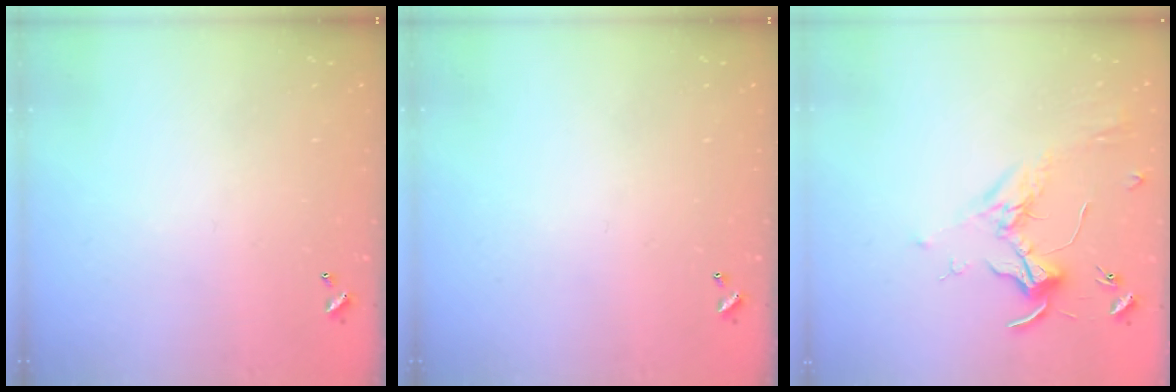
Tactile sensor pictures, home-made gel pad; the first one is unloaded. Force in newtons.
{"total": 0.0}
{"total": 1.7, "press": 1.5, "slide": 0.7}